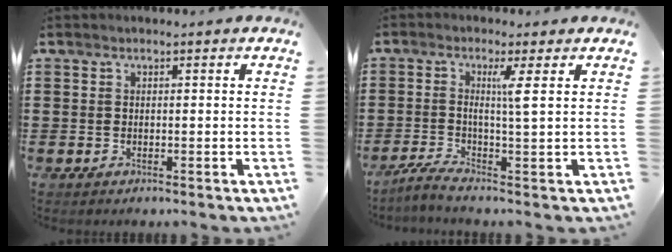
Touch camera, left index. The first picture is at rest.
{"total": 4.2, "force": [1.1, -1.2, 3.9], "torque": [-0.085, -0.009, 0.012]}